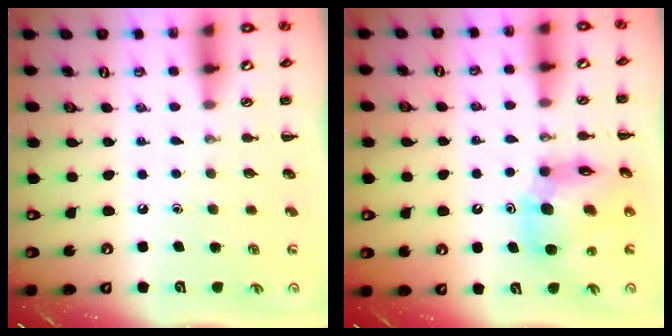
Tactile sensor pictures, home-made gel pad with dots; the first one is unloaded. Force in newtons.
{"total": 12.1, "press": 11.5, "slide": 3.5}